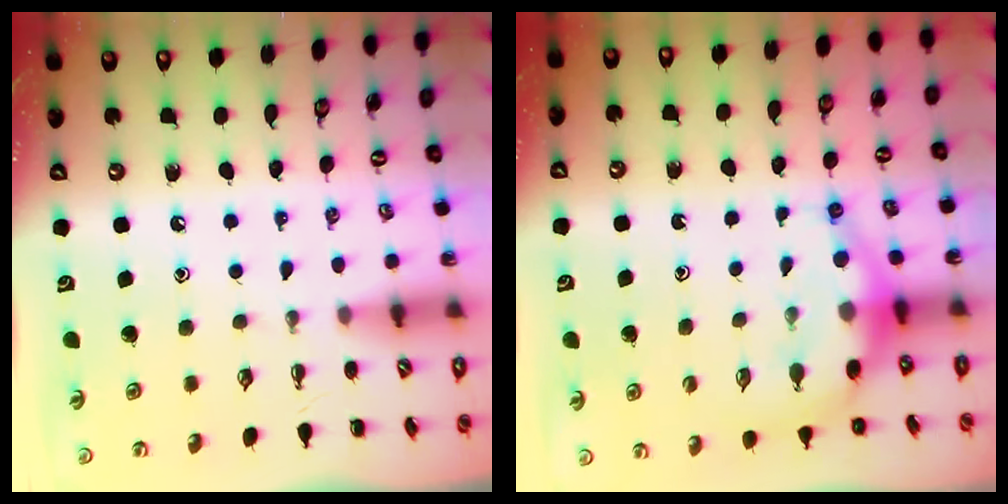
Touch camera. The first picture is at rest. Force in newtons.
{"total": 7.3, "press": 7.2, "slide": 1.6}